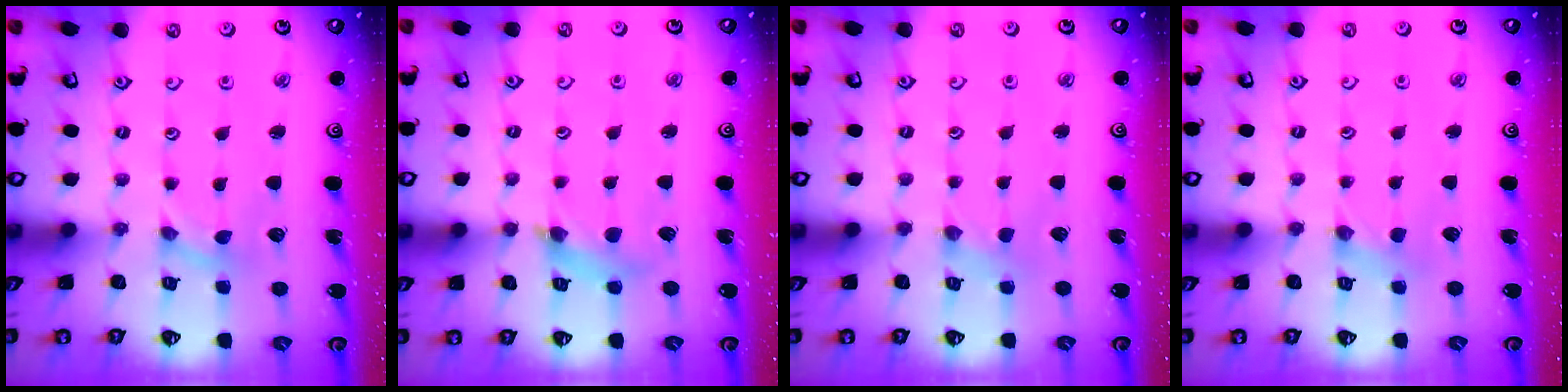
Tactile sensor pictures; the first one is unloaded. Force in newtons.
{"total": 7.8, "press": 7.7, "slide": 0.9}
{"total": 0.0}
{"total": 1.4, "press": 1.3, "slide": 0.2}